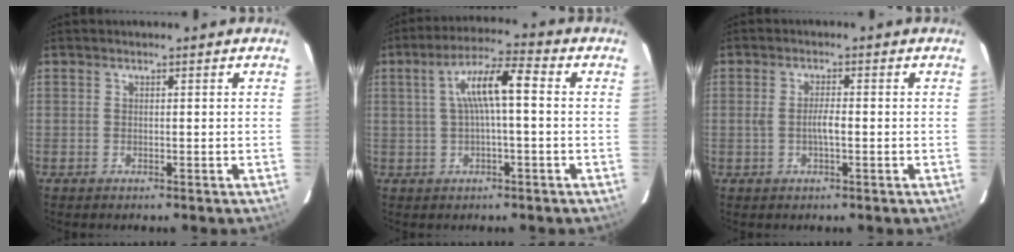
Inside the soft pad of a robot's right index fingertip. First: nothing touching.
{"total": 8.1, "force": [0.7, 1.4, 8.0], "torque": [-0.143, 0.020, 0.015]}
{"total": 2.6, "force": [-0.6, 0.5, 2.5], "torque": [-0.048, 0.002, -0.011]}